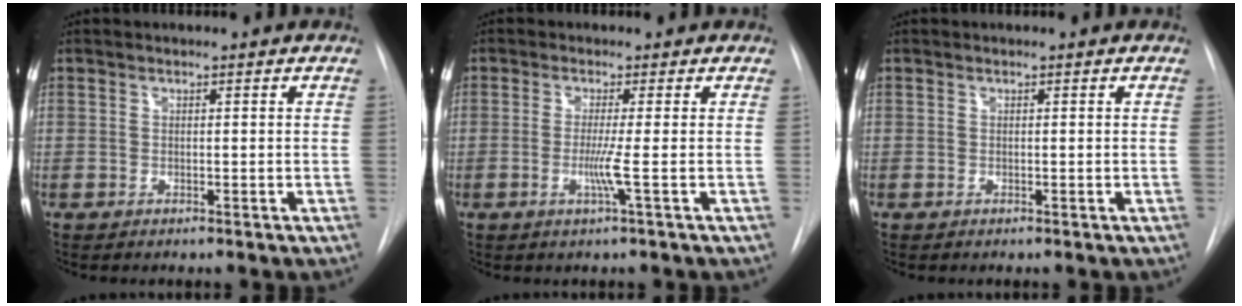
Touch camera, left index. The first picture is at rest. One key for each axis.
{"total": 2.9, "fx": -0.7, "fy": -1.0, "fz": 2.7, "tx": -0.053, "ty": -0.006, "tz": -0.016}
{"total": 0.0}